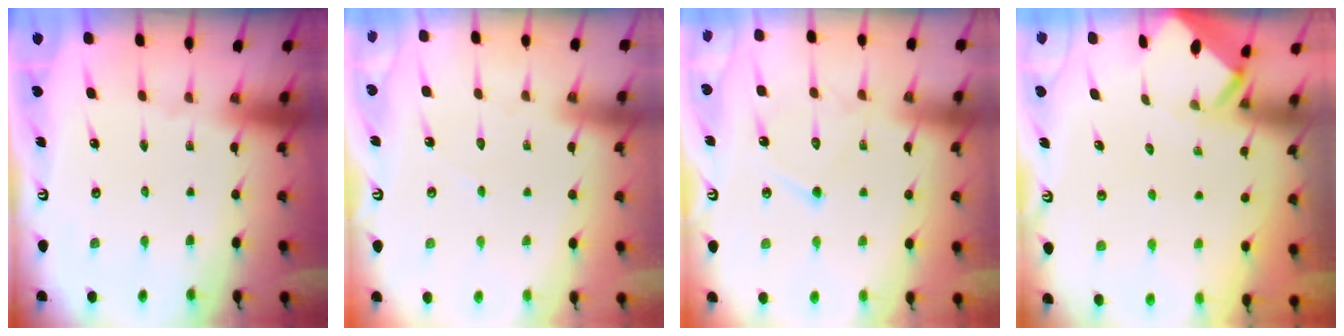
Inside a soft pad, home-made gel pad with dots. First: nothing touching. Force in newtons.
{"total": 2.9, "press": 2.9, "slide": 0.3}
{"total": 11.7, "press": 11.7, "slide": 1.0}
{"total": 3.0, "press": 3.0, "slide": 0.1}